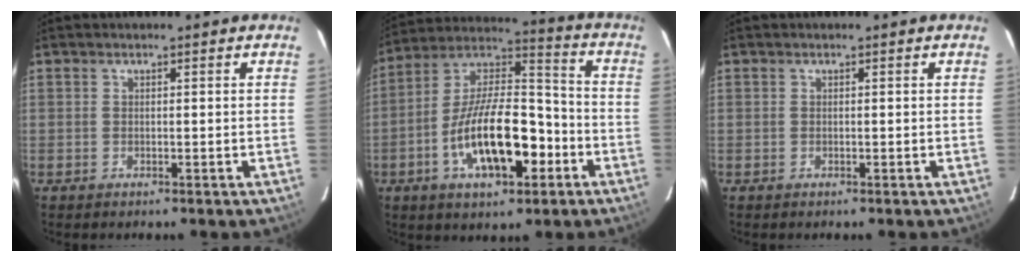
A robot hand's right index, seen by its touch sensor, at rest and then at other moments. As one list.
[{"total": 18.6, "force": [-6.8, 7.9, 15.4], "torque": [-0.287, 0.011, -0.114]}, {"total": 0.0}]